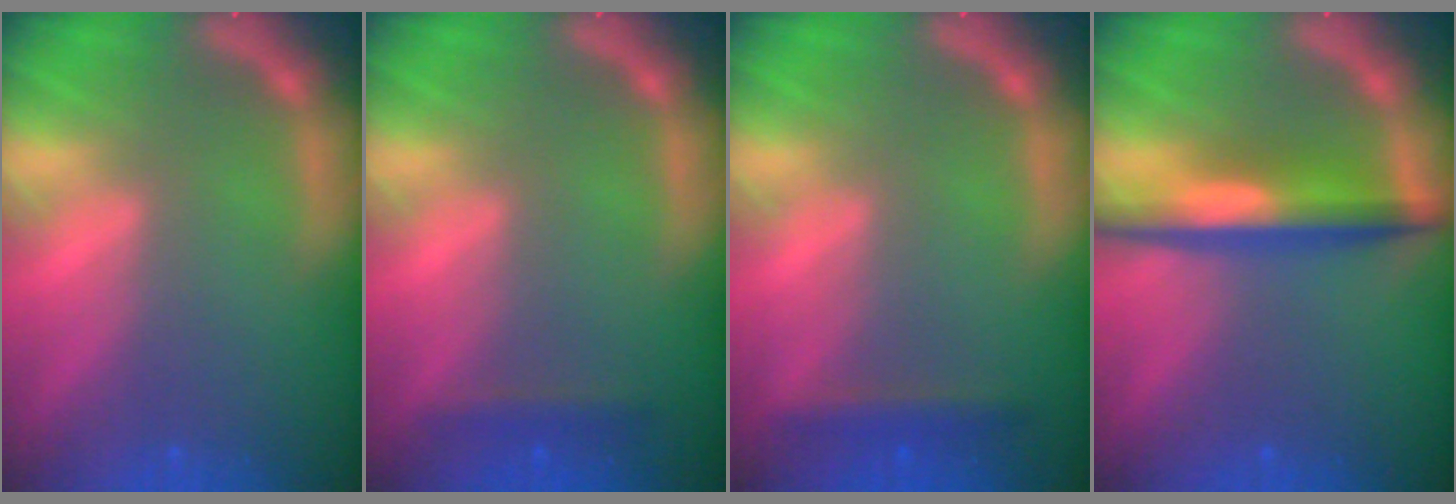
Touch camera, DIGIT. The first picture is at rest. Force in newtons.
{"total": 1.4}
{"total": 1.9}
{"total": 5.5}